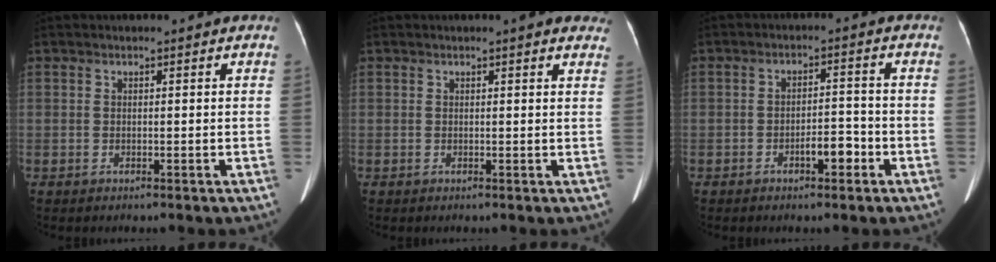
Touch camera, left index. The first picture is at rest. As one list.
[{"total": 5.3, "force": [4.4, 1.0, 2.8], "torque": [-0.020, 0.005, 0.036]}, {"total": 3.7, "force": [-2.1, 1.3, 2.8], "torque": [-0.040, 0.006, -0.033]}]